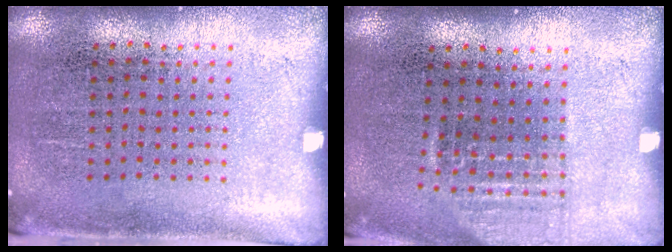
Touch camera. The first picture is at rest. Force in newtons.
{"total": 1.0, "press": 0.9, "slide": 0.4}